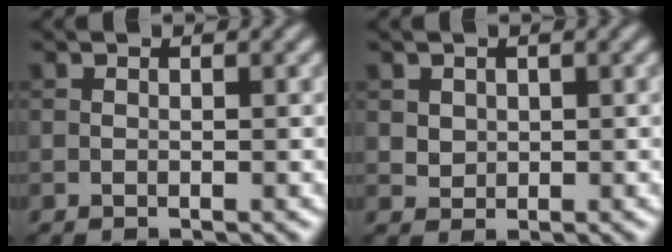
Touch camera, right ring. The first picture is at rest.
{"total": 1.4, "force": [0.5, 1.2, 0.5], "torque": [-0.012, -0.004, 0.019]}